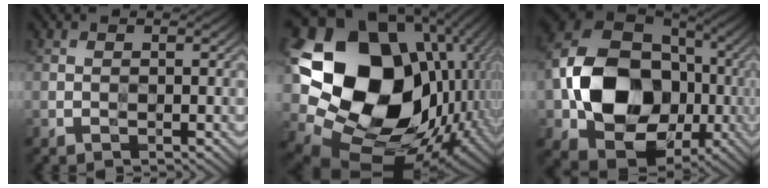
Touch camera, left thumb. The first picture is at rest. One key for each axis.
{"total": 23.3, "fx": 3.4, "fy": 17.8, "fz": 14.6, "tx": -0.329, "ty": -0.041, "tz": 0.102}
{"total": 16.6, "fx": -2.2, "fy": 12.8, "fz": 10.2, "tx": -0.208, "ty": -0.024, "tz": -0.037}